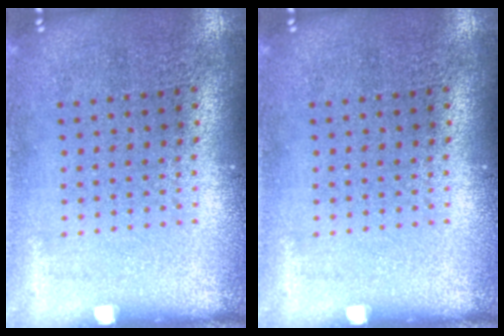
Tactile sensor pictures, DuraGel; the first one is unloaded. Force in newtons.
{"total": 0.0}